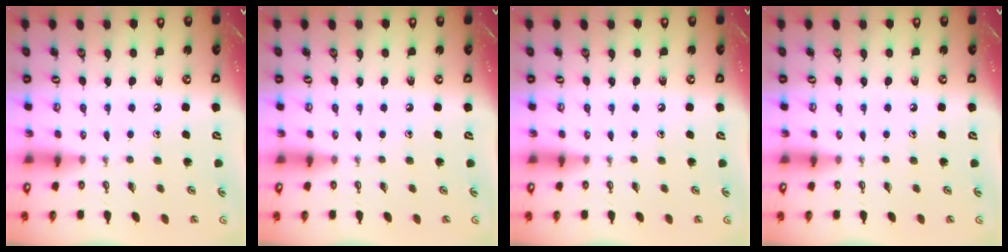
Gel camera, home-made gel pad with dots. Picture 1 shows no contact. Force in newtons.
{"total": 0.0}
{"total": 0.0}
{"total": 0.0}